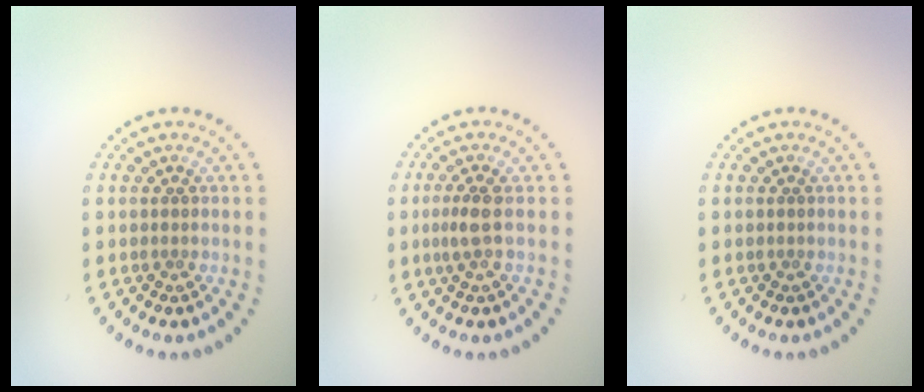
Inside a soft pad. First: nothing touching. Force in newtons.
{"total": 1.7, "press": 1.4, "slide": 1.0}
{"total": 0.0}